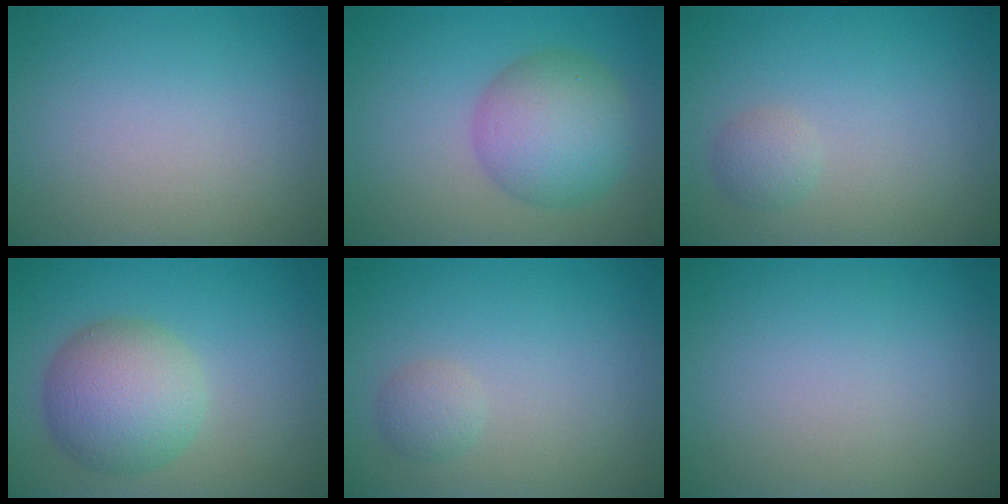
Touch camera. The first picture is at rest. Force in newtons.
{"total": 6.3, "press": 6.3, "slide": 0.1}
{"total": 1.3, "press": 1.3, "slide": 0.1}
{"total": 6.3, "press": 6.3, "slide": 0.2}
{"total": 1.3, "press": 1.3, "slide": 0.1}
{"total": 0.0}